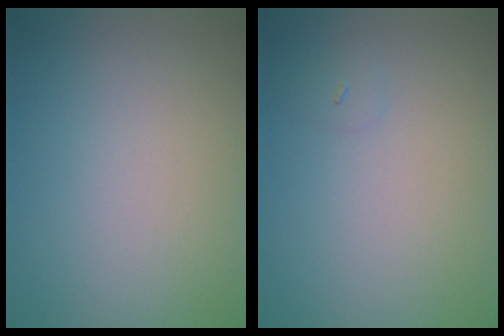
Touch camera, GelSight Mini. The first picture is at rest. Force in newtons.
{"total": 0.6, "press": 0.6, "slide": 0.1}